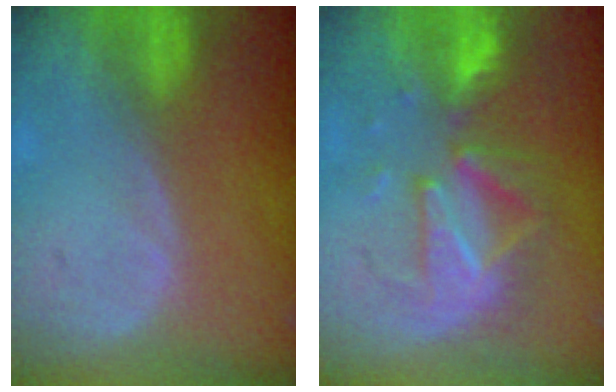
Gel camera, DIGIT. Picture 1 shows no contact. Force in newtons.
{"total": 10.0, "press": 8.9, "slide": 4.5}